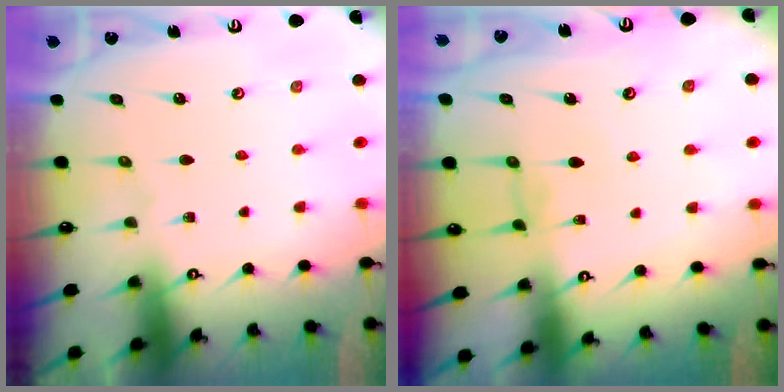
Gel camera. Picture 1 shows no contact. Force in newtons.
{"total": 0.6, "press": 0.5, "slide": 0.4}